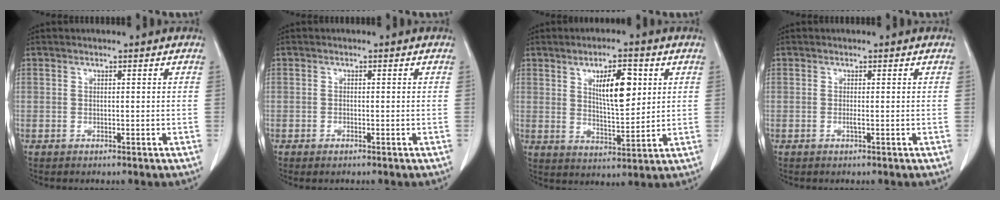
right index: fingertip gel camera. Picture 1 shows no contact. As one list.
[{"total": 1.0, "force": [-0.7, 0.2, 0.7], "torque": [-0.015, -0.002, -0.009]}, {"total": 8.8, "force": [3.0, 2.7, 7.8], "torque": [-0.130, 0.001, 0.056]}, {"total": 0.6, "force": [-0.1, -0.1, 0.5], "torque": [-0.012, -0.001, -0.004]}]